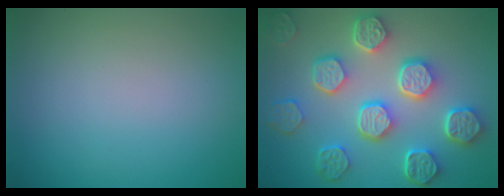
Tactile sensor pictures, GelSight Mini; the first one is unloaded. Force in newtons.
{"total": 8.0, "press": 6.3, "slide": 5.0}